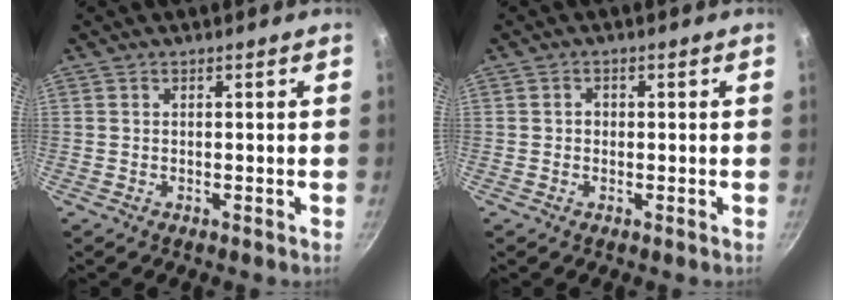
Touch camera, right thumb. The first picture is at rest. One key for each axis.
{"total": 1.2, "fx": 0.0, "fy": 1.1, "fz": 0.6, "tx": -0.003, "ty": 0.004, "tz": -0.003}